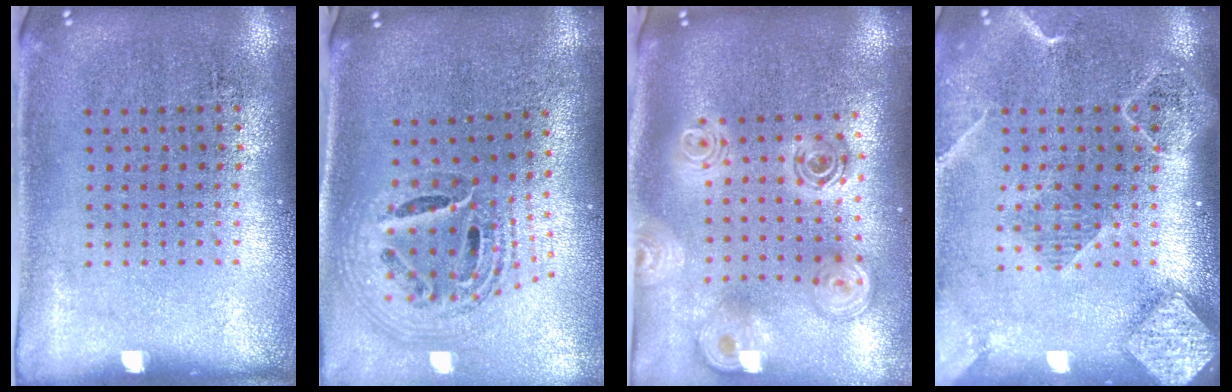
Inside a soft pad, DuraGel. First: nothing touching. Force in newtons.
{"total": 1.8, "press": 1.5, "slide": 1.1}
{"total": 2.6, "press": 1.9, "slide": 1.8}
{"total": 2.4, "press": 2.0, "slide": 1.2}